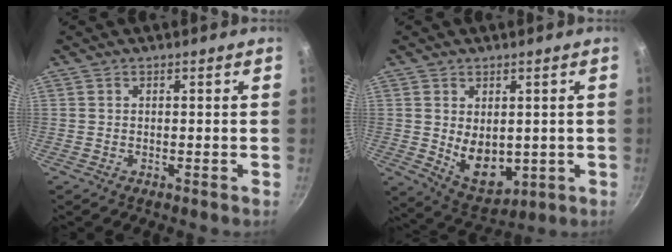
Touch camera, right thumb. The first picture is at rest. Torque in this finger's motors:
{"motor_torque": [-0.37, 0.79, 0.40, 0.73, 0.02]}